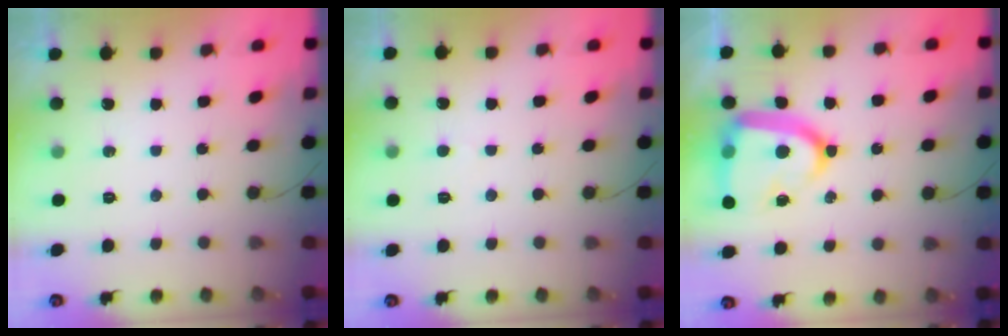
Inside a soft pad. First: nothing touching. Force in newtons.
{"total": 2.4, "press": 2.4, "slide": 0.2}
{"total": 17.3, "press": 17.3, "slide": 1.6}